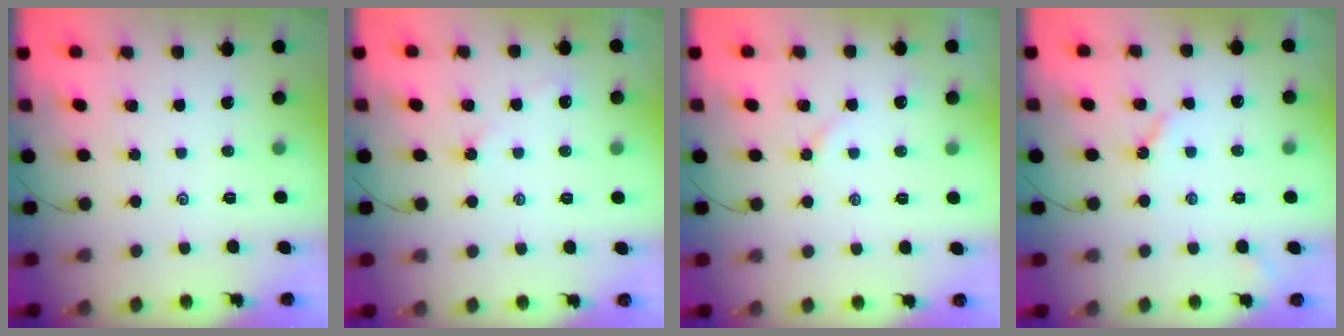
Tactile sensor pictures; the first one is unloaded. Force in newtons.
{"total": 2.3, "press": 2.3, "slide": 0.5}
{"total": 4.6, "press": 4.5, "slide": 0.5}
{"total": 3.5, "press": 3.4, "slide": 0.4}